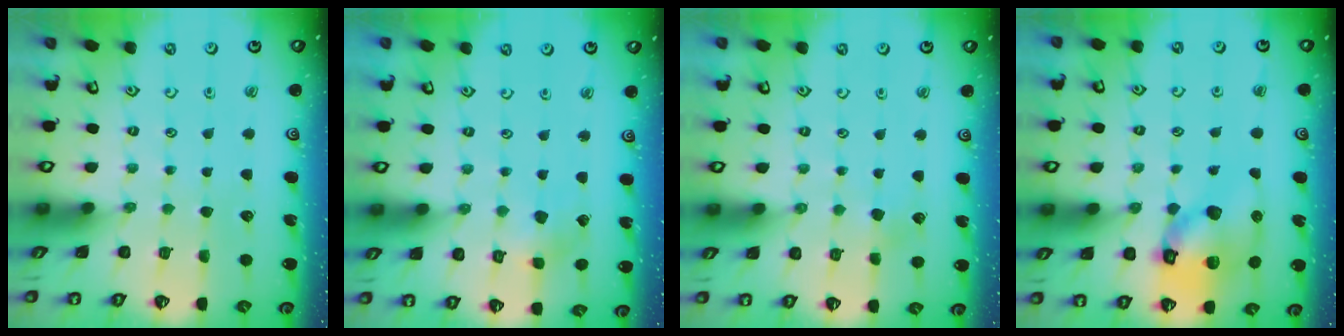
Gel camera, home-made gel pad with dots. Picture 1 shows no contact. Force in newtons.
{"total": 3.4, "press": 3.4, "slide": 0.4}
{"total": 2.7, "press": 2.7, "slide": 0.4}
{"total": 13.9, "press": 13.8, "slide": 2.1}